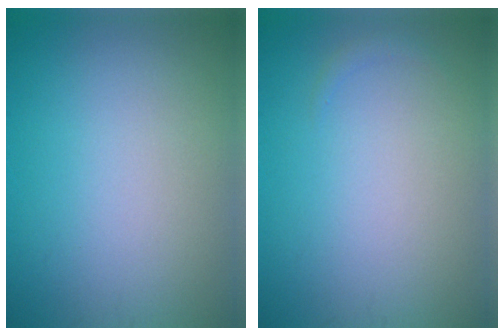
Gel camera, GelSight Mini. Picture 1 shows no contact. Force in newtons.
{"total": 0.5, "press": 0.5, "slide": 0.1}